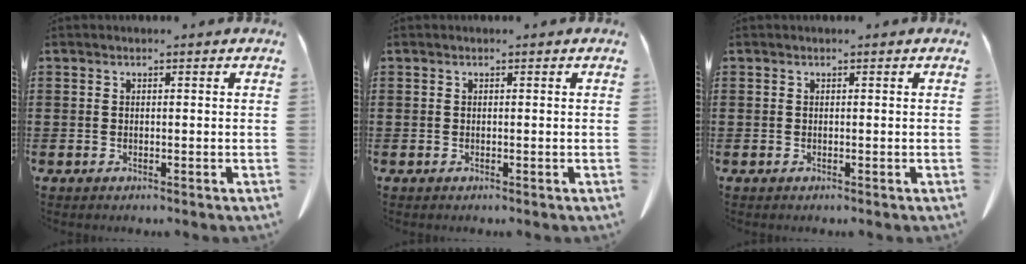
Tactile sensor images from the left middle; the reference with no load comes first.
{"total": 0.0}
{"total": 0.0}